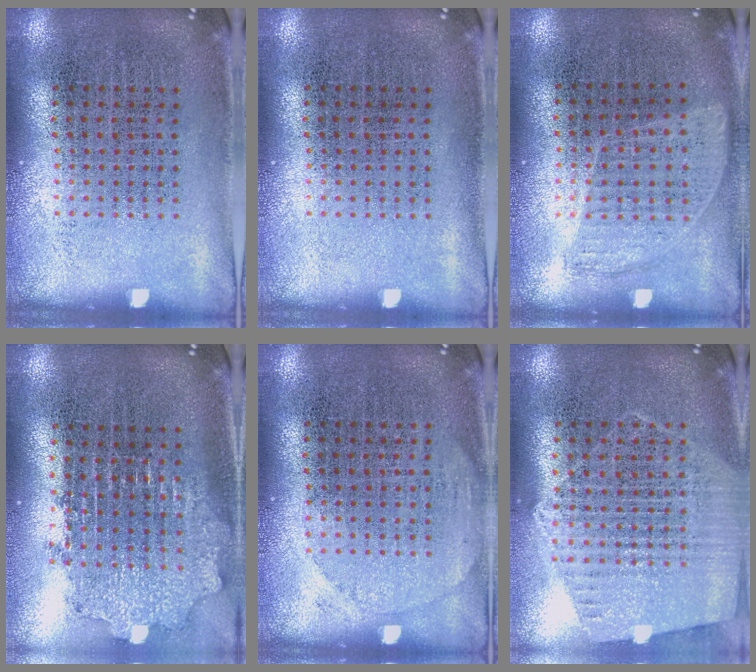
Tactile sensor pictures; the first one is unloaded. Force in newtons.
{"total": 0.0}
{"total": 0.9, "press": 0.8, "slide": 0.4}
{"total": 1.9, "press": 1.5, "slide": 1.2}
{"total": 1.0, "press": 1.0, "slide": 0.1}
{"total": 1.2, "press": 1.2, "slide": 0.3}